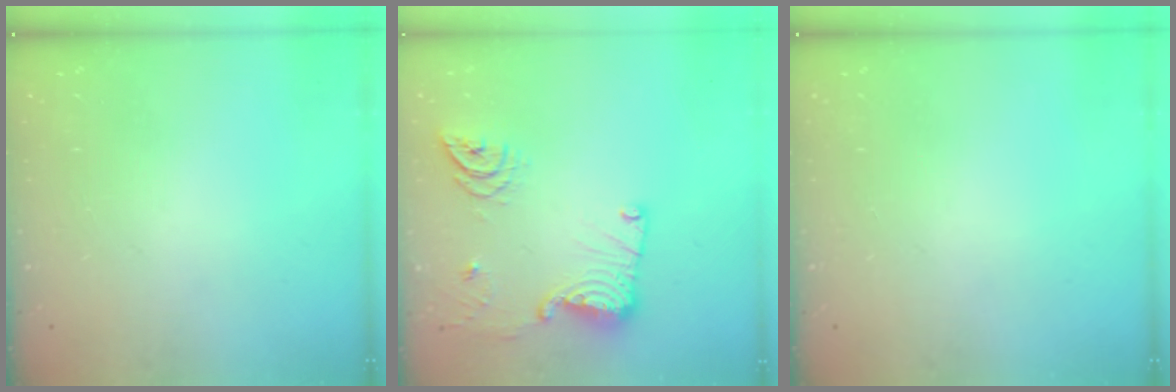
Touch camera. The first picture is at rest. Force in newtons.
{"total": 15.7, "press": 15.5, "slide": 2.6}
{"total": 0.0}